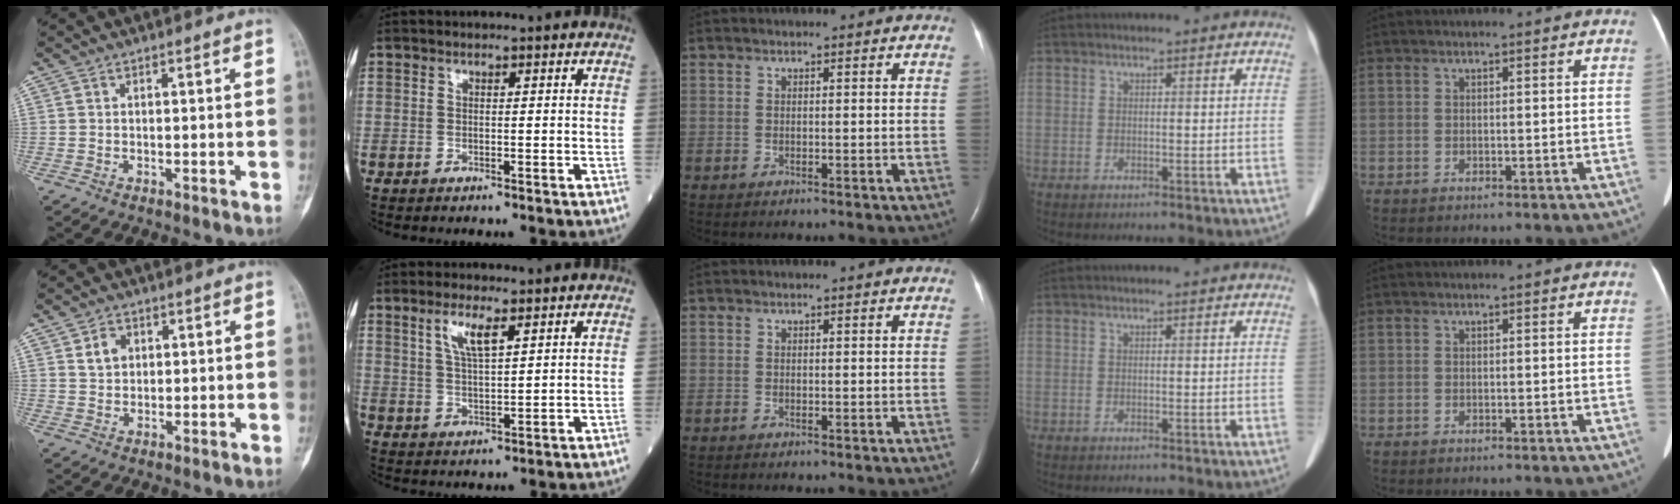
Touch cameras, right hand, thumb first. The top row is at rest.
{"thumb": {"total": 3.8, "force": [1.4, 3.0, 1.8], "torque": [-0.014, -0.005, 0.026]}, "index": {"total": 5.1, "force": [2.7, 1.0, 4.2], "torque": [-0.087, 0.001, 0.054]}}